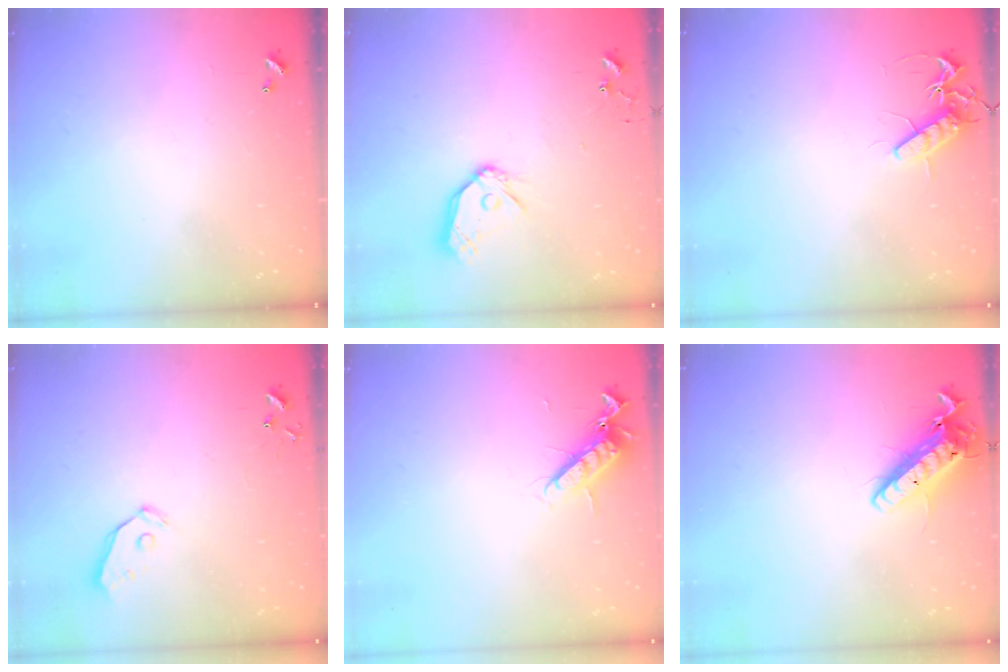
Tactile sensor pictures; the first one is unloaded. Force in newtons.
{"total": 12.1, "press": 12.0, "slide": 1.3}
{"total": 10.8, "press": 10.8, "slide": 0.4}
{"total": 4.9, "press": 4.9, "slide": 0.2}
{"total": 11.1, "press": 11.1, "slide": 1.3}
{"total": 15.6, "press": 15.4, "slide": 2.8}